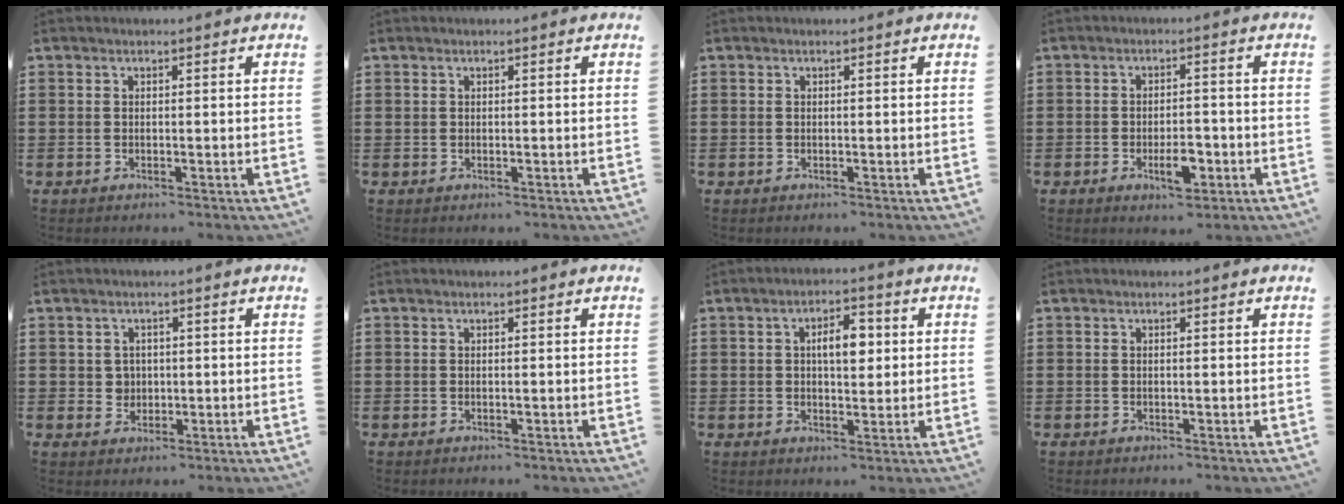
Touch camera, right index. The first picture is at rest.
{"total": 0.0}
{"total": 0.0}
{"total": 4.9, "force": [-2.0, 2.0, 4.0], "torque": [-0.071, 0.006, -0.035]}
{"total": 2.1, "force": [0.2, 2.0, 0.6], "torque": [-0.019, 0.009, 0.002]}
{"total": 0.0}
{"total": 5.1, "force": [0.9, 2.3, 4.5], "torque": [-0.075, 0.005, 0.008]}
{"total": 0.0}